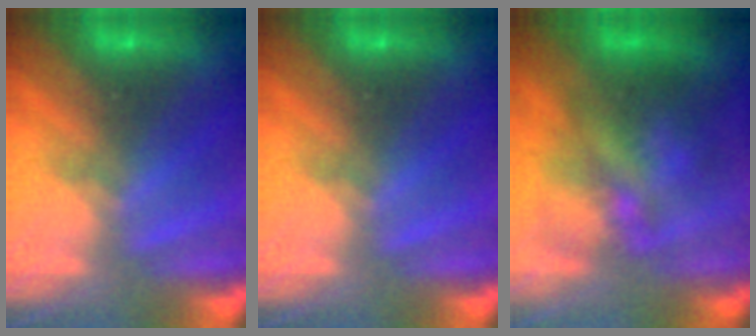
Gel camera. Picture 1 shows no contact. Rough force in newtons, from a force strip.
{"total": 0.0}
{"total": 3.7}